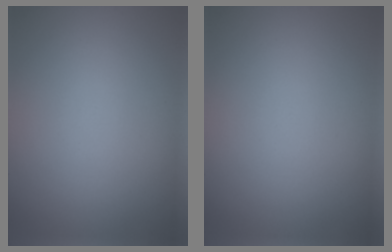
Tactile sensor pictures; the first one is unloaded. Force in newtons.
{"total": 0.0}